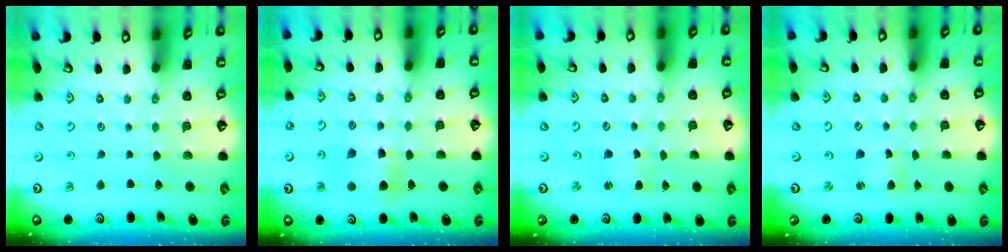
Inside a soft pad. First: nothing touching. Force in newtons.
{"total": 6.1, "press": 6.1, "slide": 0.2}
{"total": 1.3, "press": 1.2, "slide": 0.2}
{"total": 2.2, "press": 2.1, "slide": 0.3}